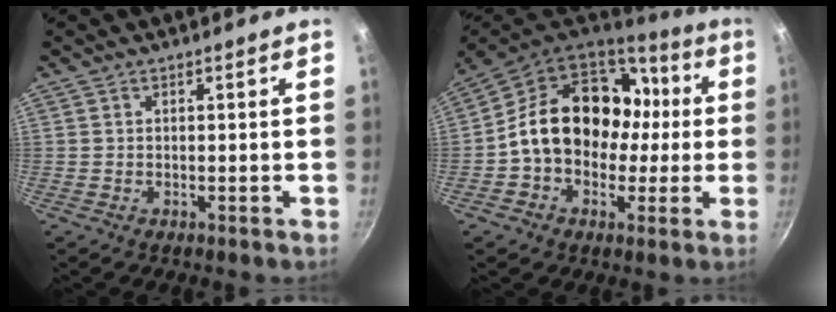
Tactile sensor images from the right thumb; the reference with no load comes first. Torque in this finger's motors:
{"motor_torque": [2.36, 2.65, 1.17, -0.83, 0.20]}